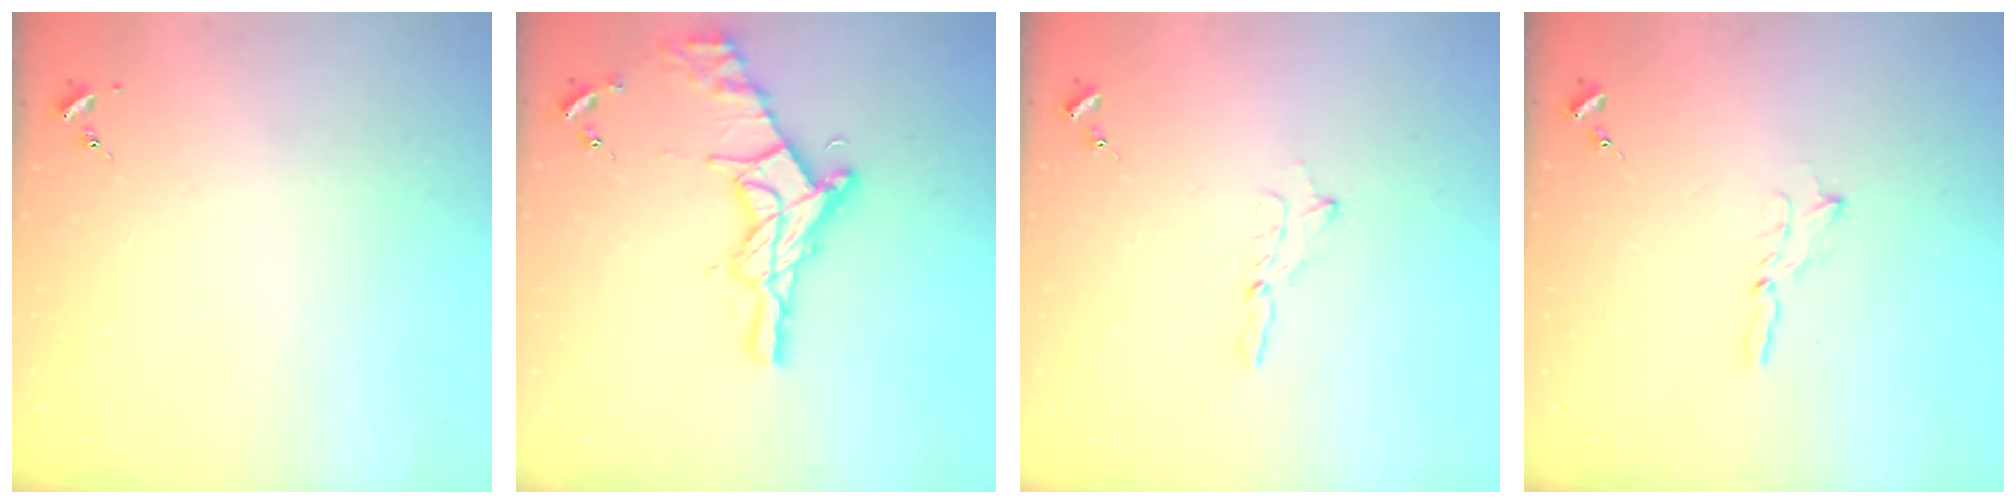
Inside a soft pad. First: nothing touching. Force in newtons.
{"total": 19.0, "press": 18.9, "slide": 1.3}
{"total": 2.3, "press": 2.3, "slide": 0.2}
{"total": 3.5, "press": 3.5, "slide": 0.1}